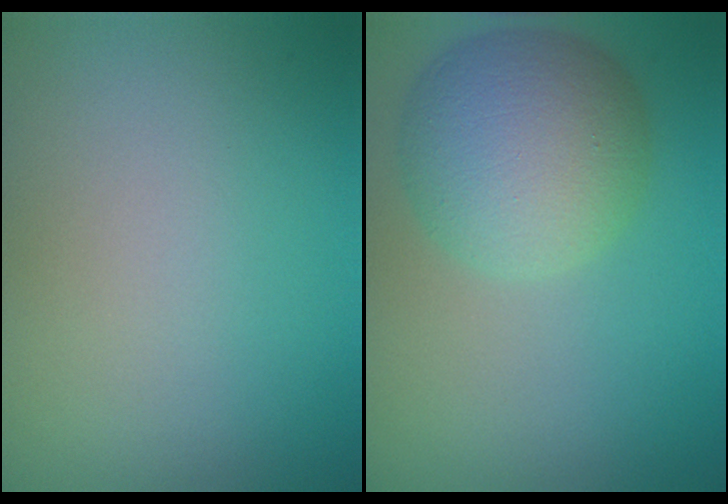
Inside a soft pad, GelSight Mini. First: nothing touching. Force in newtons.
{"total": 6.6, "press": 6.6, "slide": 0.2}